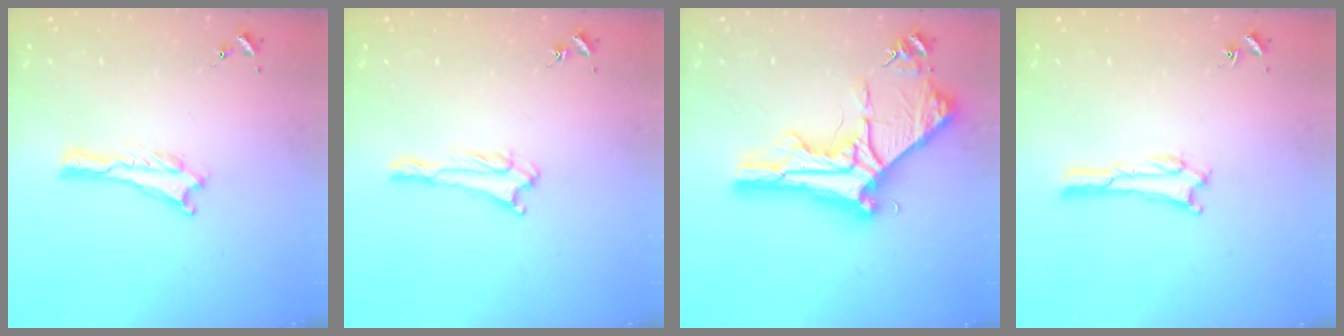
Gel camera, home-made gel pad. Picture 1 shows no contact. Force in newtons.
{"total": 1.7, "press": 1.7, "slide": 0.2}
{"total": 10.3, "press": 10.2, "slide": 1.2}
{"total": 1.3, "press": 1.3, "slide": 0.4}